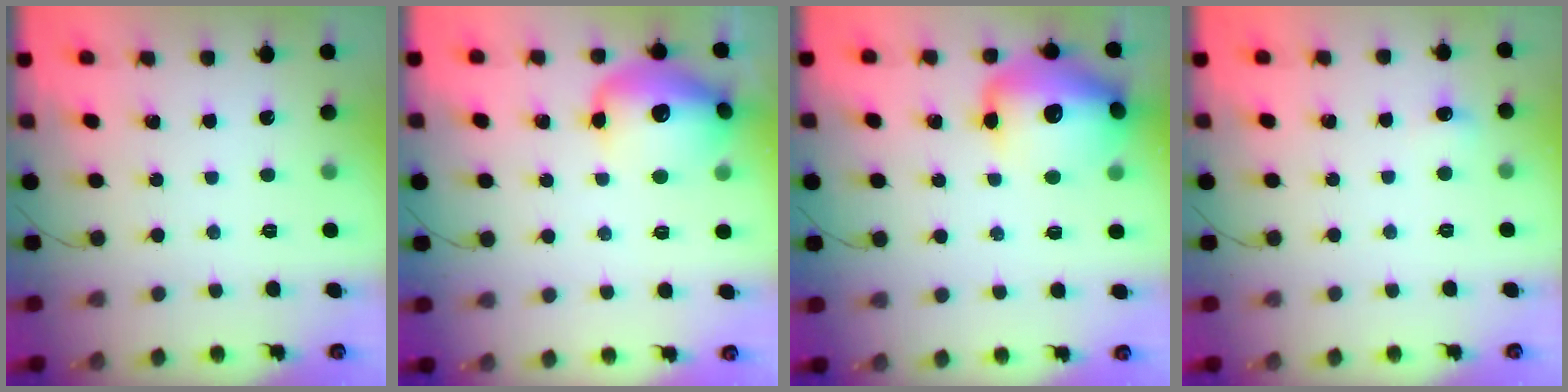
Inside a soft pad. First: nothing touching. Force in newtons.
{"total": 15.3, "press": 15.1, "slide": 2.7}
{"total": 17.0, "press": 16.7, "slide": 3.4}
{"total": 5.1, "press": 4.9, "slide": 1.6}